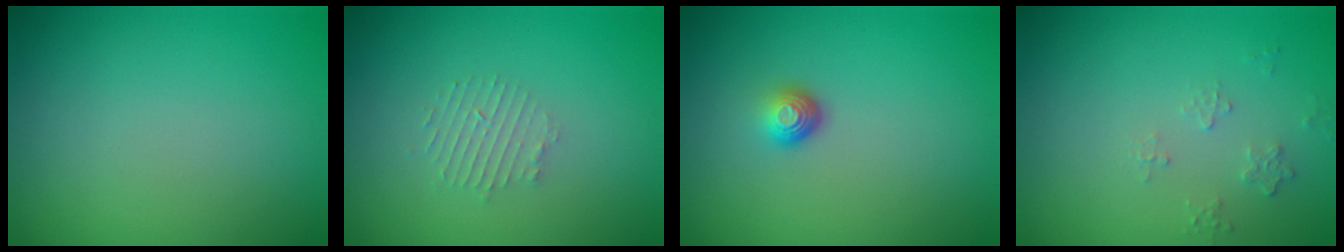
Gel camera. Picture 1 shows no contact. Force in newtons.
{"total": 1.6, "press": 1.5, "slide": 0.3}
{"total": 1.8, "press": 1.1, "slide": 1.4}
{"total": 0.7, "press": 0.5, "slide": 0.5}